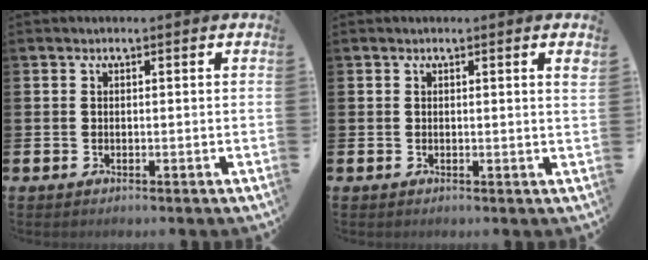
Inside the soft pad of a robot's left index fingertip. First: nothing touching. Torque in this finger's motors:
{"motor_torque": [-0.28, -0.12, -0.05, 0.02]}